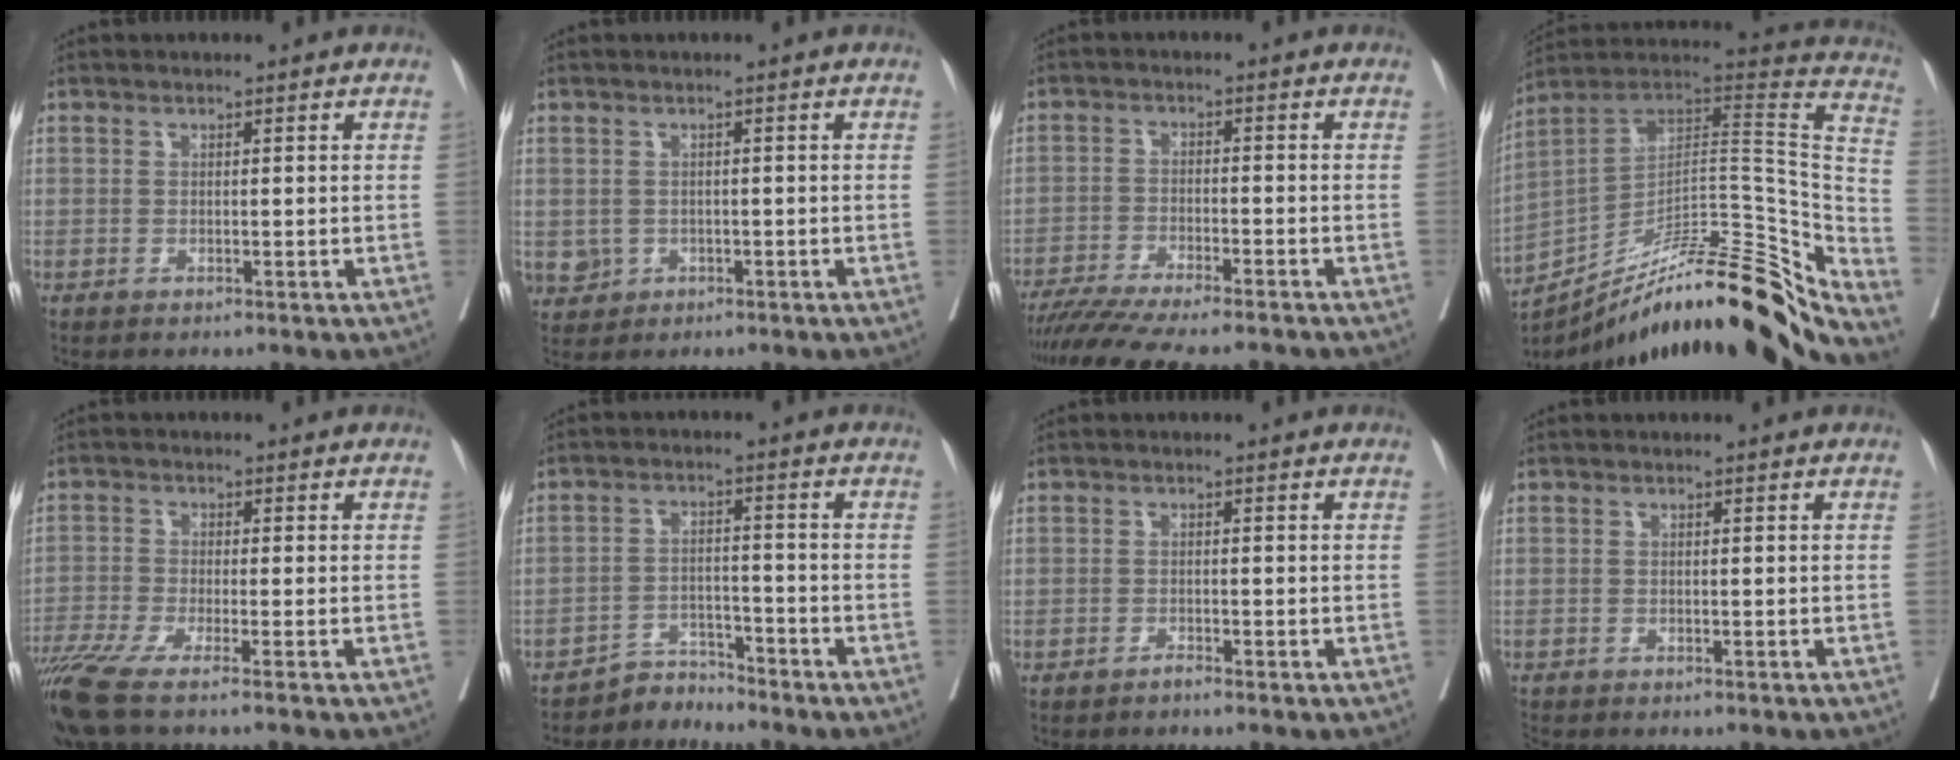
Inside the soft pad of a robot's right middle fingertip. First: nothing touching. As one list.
[{"total": 3.0, "force": [-0.6, 2.9, 0.5], "torque": [-0.008, 0.003, -0.003]}, {"total": 14.6, "force": [-12.8, 1.2, 6.9], "torque": [-0.107, -0.024, -0.195]}, {"total": 31.8, "force": [-24.6, 4.4, 19.6], "torque": [-0.210, 0.022, -0.364]}, {"total": 10.0, "force": [-7.5, -0.4, 6.6], "torque": [-0.116, -0.019, -0.129]}, {"total": 3.9, "force": [-3.7, 0.4, -1.0], "torque": [0.025, 0.001, -0.064]}, {"total": 0.8, "force": [-0.7, 0.0, 0.3], "torque": [-0.009, -0.001, -0.012]}, {"total": 1.7, "force": [-1.6, 0.3, 0.1], "torque": [-0.008, -0.006, -0.030]}]